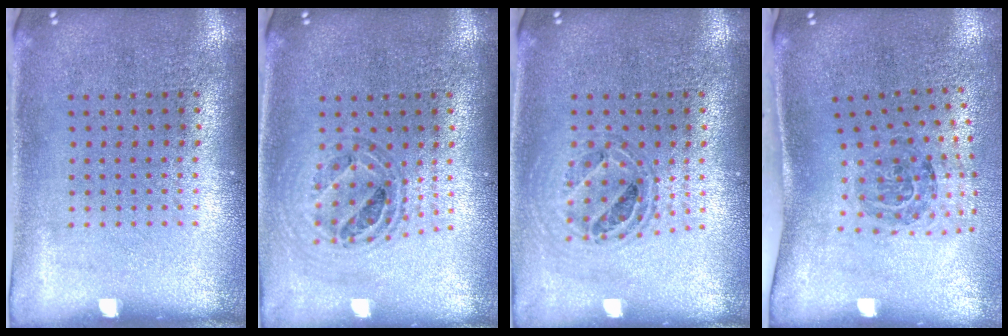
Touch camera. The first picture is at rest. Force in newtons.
{"total": 0.8, "press": 0.8, "slide": 0.1}
{"total": 0.7, "press": 0.6, "slide": 0.2}
{"total": 1.7, "press": 1.2, "slide": 1.2}